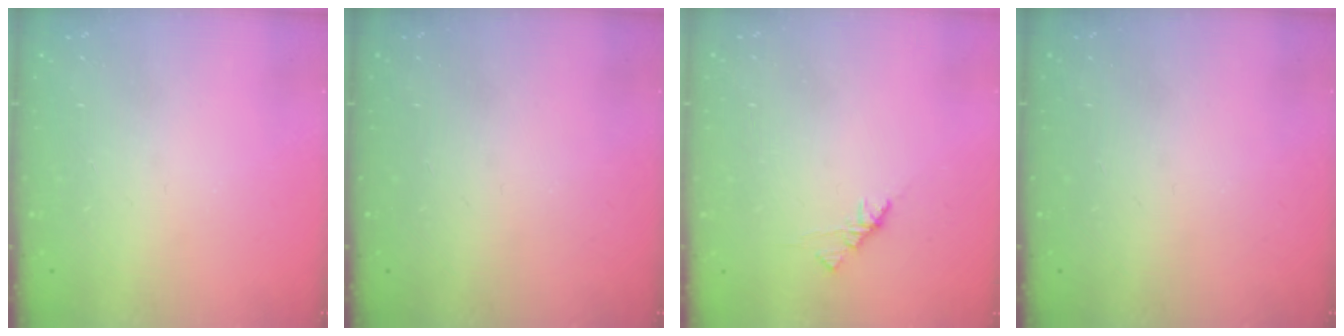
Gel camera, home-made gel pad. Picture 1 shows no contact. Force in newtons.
{"total": 0.0}
{"total": 1.9, "press": 1.7, "slide": 0.6}
{"total": 0.0}